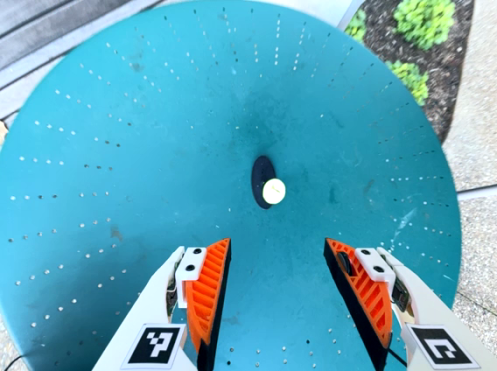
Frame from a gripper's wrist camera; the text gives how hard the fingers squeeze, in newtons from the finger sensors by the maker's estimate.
{"total": 0.0}